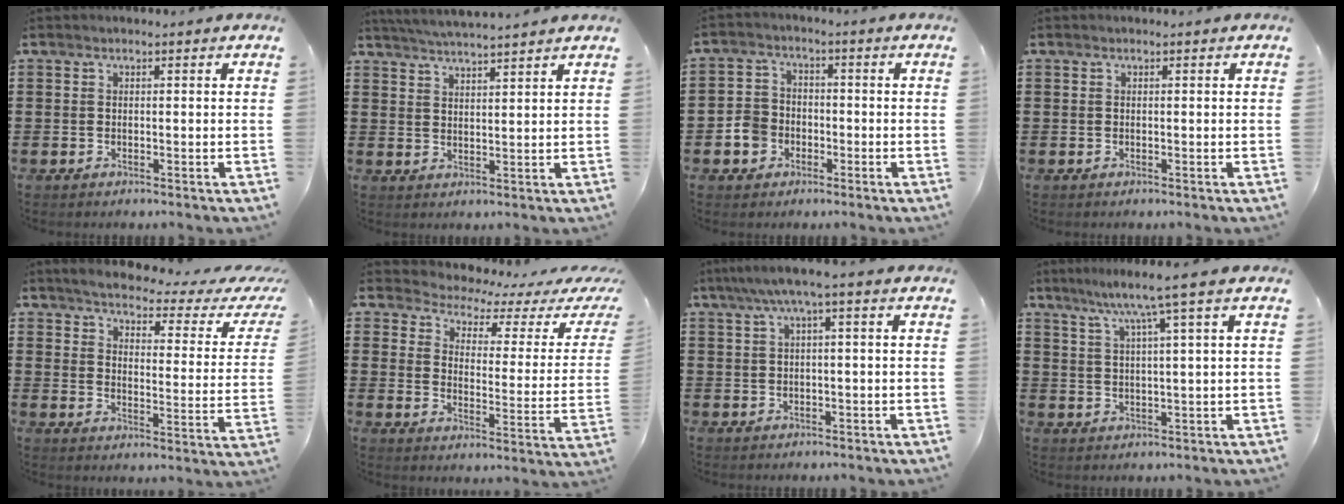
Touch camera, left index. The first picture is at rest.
{"total": 4.0, "force": [3.8, -0.8, 0.6], "torque": [-0.025, -0.015, 0.069]}
{"total": 4.6, "force": [-2.0, 3.7, 1.7], "torque": [-0.052, 0.007, -0.043]}
{"total": 0.0}
{"total": 3.3, "force": [2.8, -0.1, 1.8], "torque": [-0.055, -0.025, 0.039]}
{"total": 2.6, "force": [2.3, 0.8, 0.9], "torque": [-0.039, -0.022, 0.030]}
{"total": 3.0, "force": [0.2, 0.0, 3.0], "torque": [-0.055, -0.001, 0.000]}
{"total": 6.1, "force": [3.6, -0.8, 4.9], "torque": [-0.107, -0.010, 0.056]}